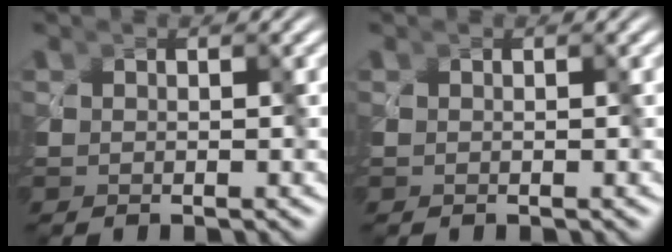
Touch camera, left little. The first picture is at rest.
{"total": 0.0}